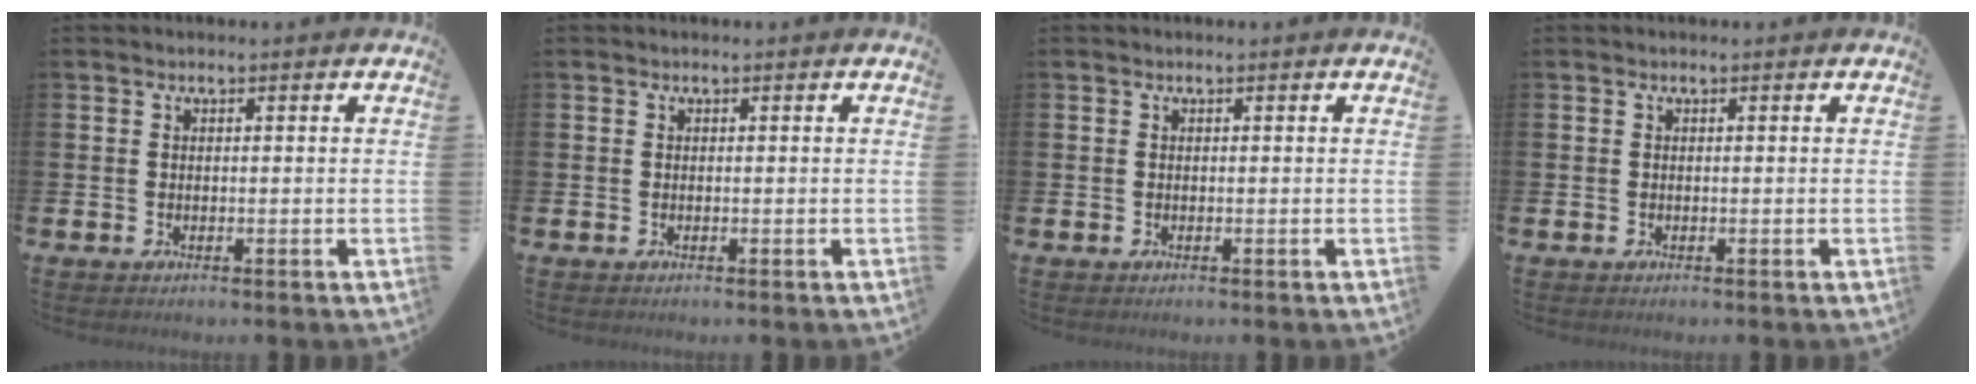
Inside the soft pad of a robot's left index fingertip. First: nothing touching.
{"total": 0.0}
{"total": 0.0}
{"total": 0.0}